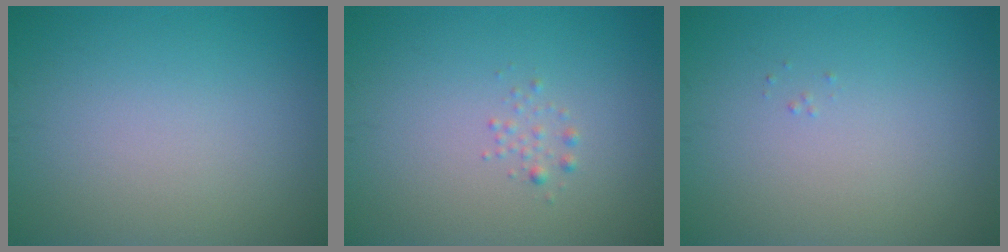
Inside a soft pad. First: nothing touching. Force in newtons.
{"total": 0.8, "press": 0.8, "slide": 0.0}
{"total": 0.0}